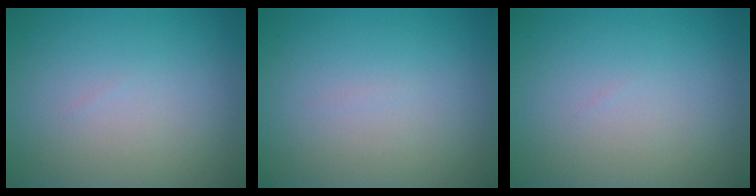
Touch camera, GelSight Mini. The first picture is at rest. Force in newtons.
{"total": 0.0}
{"total": 0.0}